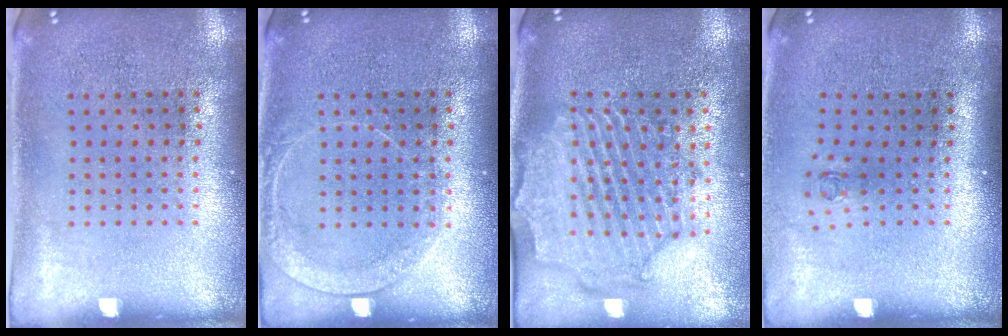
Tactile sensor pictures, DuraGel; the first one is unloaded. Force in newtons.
{"total": 1.5, "press": 1.4, "slide": 0.4}
{"total": 2.3, "press": 2.2, "slide": 0.8}
{"total": 0.6, "press": 0.3, "slide": 0.6}